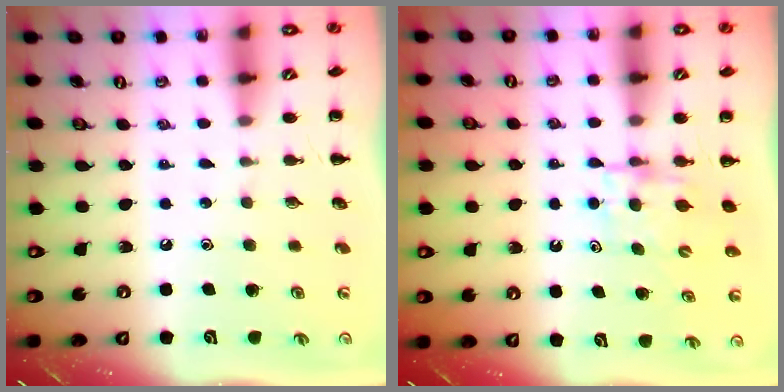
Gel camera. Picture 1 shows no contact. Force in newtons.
{"total": 5.2, "press": 5.2, "slide": 0.4}